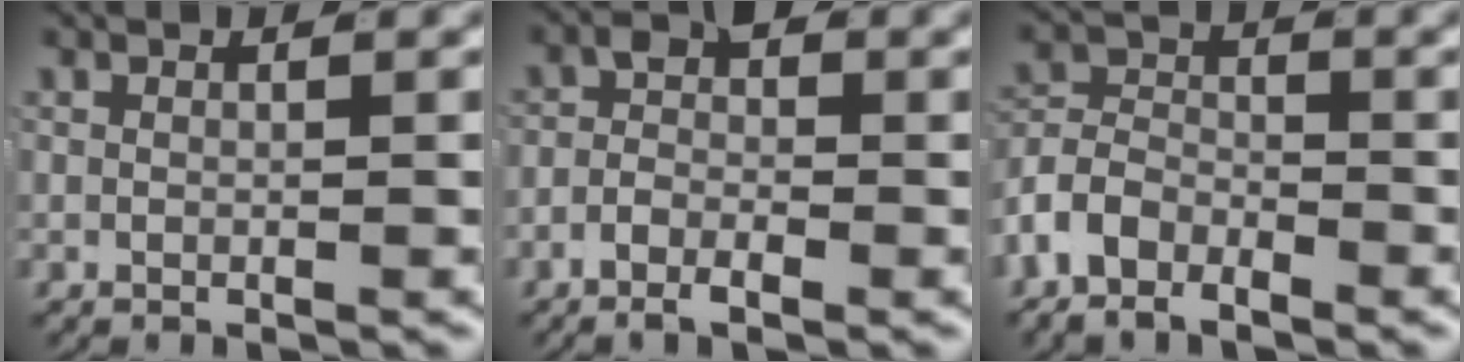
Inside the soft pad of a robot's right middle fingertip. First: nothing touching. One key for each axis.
{"total": 3.3, "fx": -1.3, "fy": 1.8, "fz": 2.4, "tx": -0.032, "ty": -0.002, "tz": -0.033}
{"total": 5.5, "fx": -2.5, "fy": 4.4, "fz": 2.4, "tx": -0.054, "ty": -0.013, "tz": -0.051}